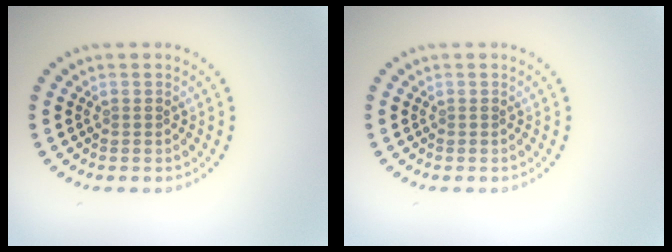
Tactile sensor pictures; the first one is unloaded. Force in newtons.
{"total": 0.0}